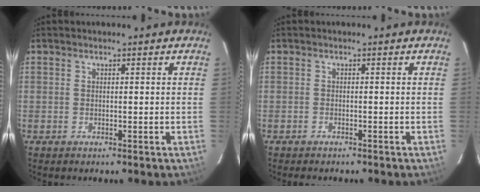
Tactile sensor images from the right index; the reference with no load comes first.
{"total": 1.9, "force": [-1.8, 0.5, 0.5], "torque": [-0.016, -0.003, -0.029]}